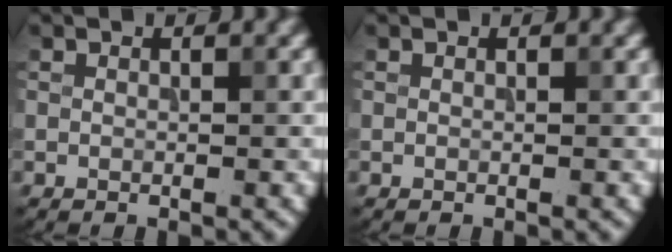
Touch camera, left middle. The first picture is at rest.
{"total": 0.0}